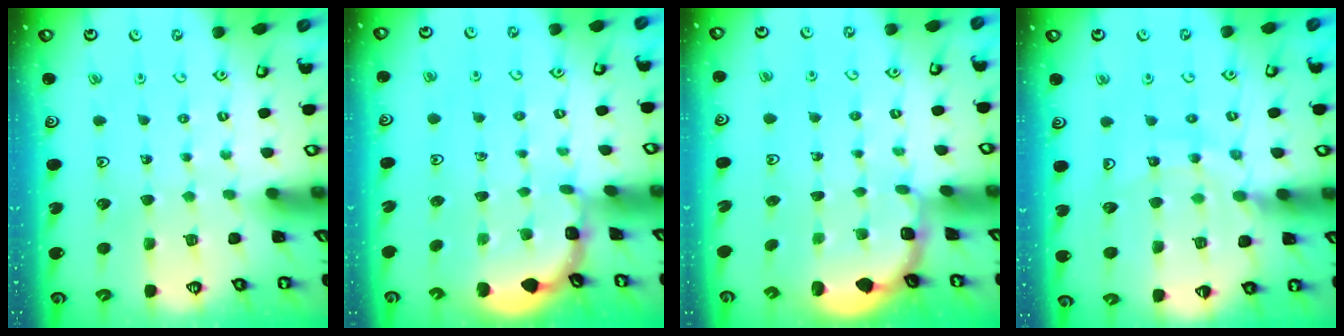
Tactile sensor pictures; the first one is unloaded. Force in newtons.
{"total": 1.7, "press": 1.7, "slide": 0.2}
{"total": 1.9, "press": 1.8, "slide": 0.7}
{"total": 12.4, "press": 12.3, "slide": 1.7}